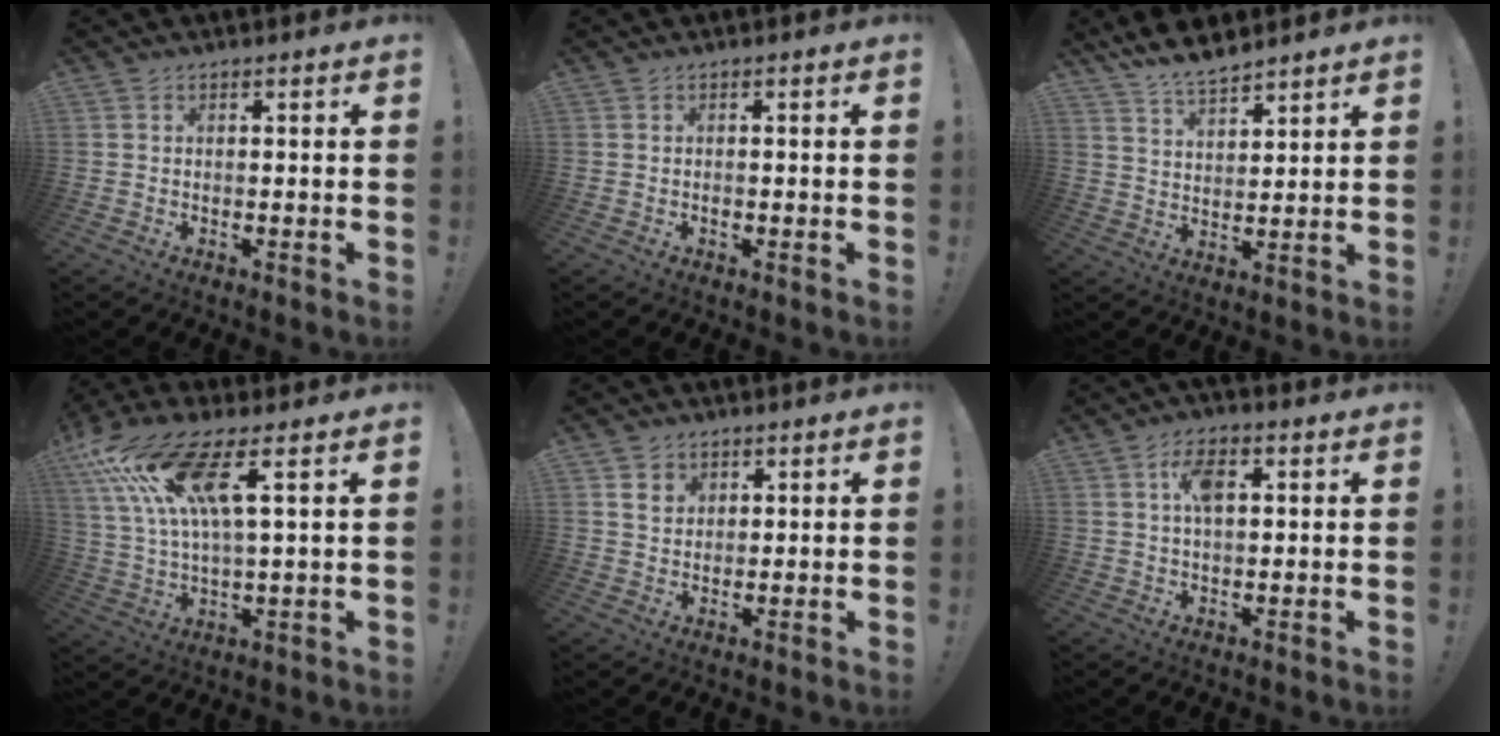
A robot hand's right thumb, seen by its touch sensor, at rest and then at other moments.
{"total": 0.7, "force": [-0.6, 0.3, 0.2], "torque": [-0.010, 0.002, -0.009]}
{"total": 8.0, "force": [7.1, 2.3, 3.0], "torque": [-0.068, -0.039, 0.137]}
{"total": 15.2, "force": [7.5, 4.1, 12.5], "torque": [-0.251, -0.018, 0.127]}
{"total": 4.4, "force": [2.3, 3.5, 1.2], "torque": [-0.010, -0.008, 0.040]}
{"total": 7.0, "force": [1.8, 3.8, 5.6], "torque": [-0.092, 0.004, 0.030]}